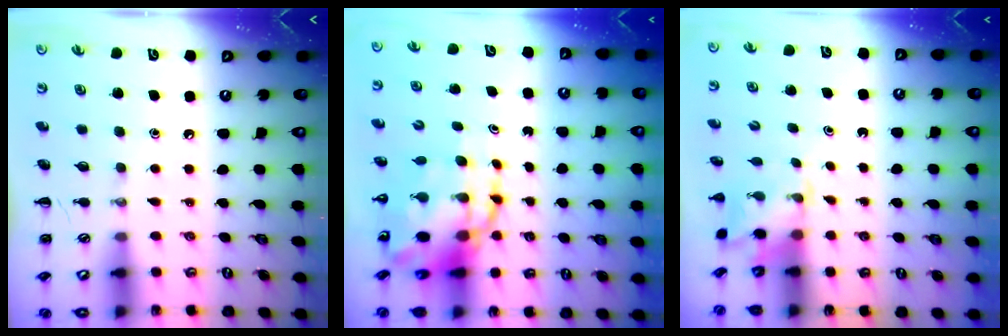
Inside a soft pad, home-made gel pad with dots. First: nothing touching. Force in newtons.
{"total": 11.5, "press": 11.1, "slide": 2.9}
{"total": 1.7, "press": 1.6, "slide": 0.5}